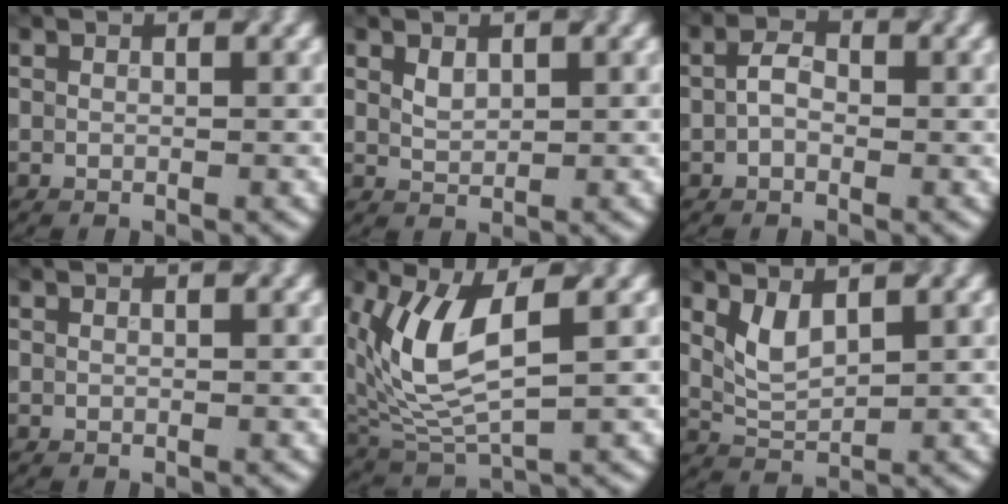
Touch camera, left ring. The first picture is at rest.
{"total": 1.1, "force": [0.5, 0.6, 0.7], "torque": [-0.017, 0.005, 0.019]}
{"total": 1.8, "force": [-0.6, 1.1, 1.4], "torque": [-0.028, 0.011, -0.010]}
{"total": 0.0}
{"total": 7.8, "force": [1.6, 3.6, 6.7], "torque": [-0.156, 0.002, 0.040]}
{"total": 2.5, "force": [1.2, 1.2, 1.9], "torque": [-0.043, 0.000, 0.036]}